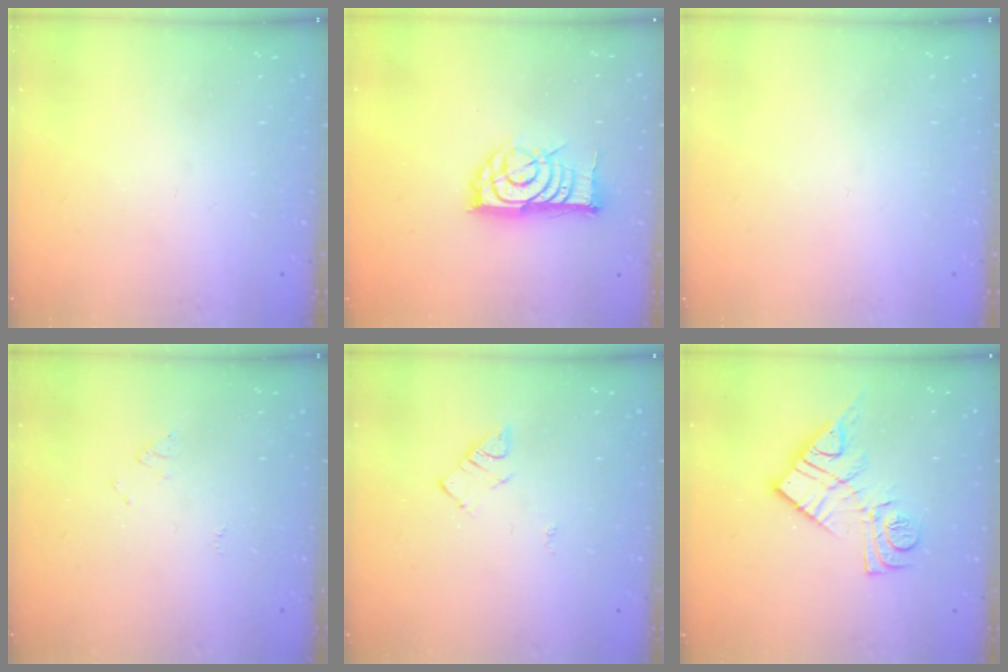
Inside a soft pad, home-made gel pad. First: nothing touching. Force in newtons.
{"total": 13.9, "press": 13.9, "slide": 0.6}
{"total": 1.8, "press": 1.7, "slide": 0.1}
{"total": 4.7, "press": 4.7, "slide": 0.6}
{"total": 3.9, "press": 3.9, "slide": 0.5}
{"total": 13.5, "press": 13.5, "slide": 0.8}